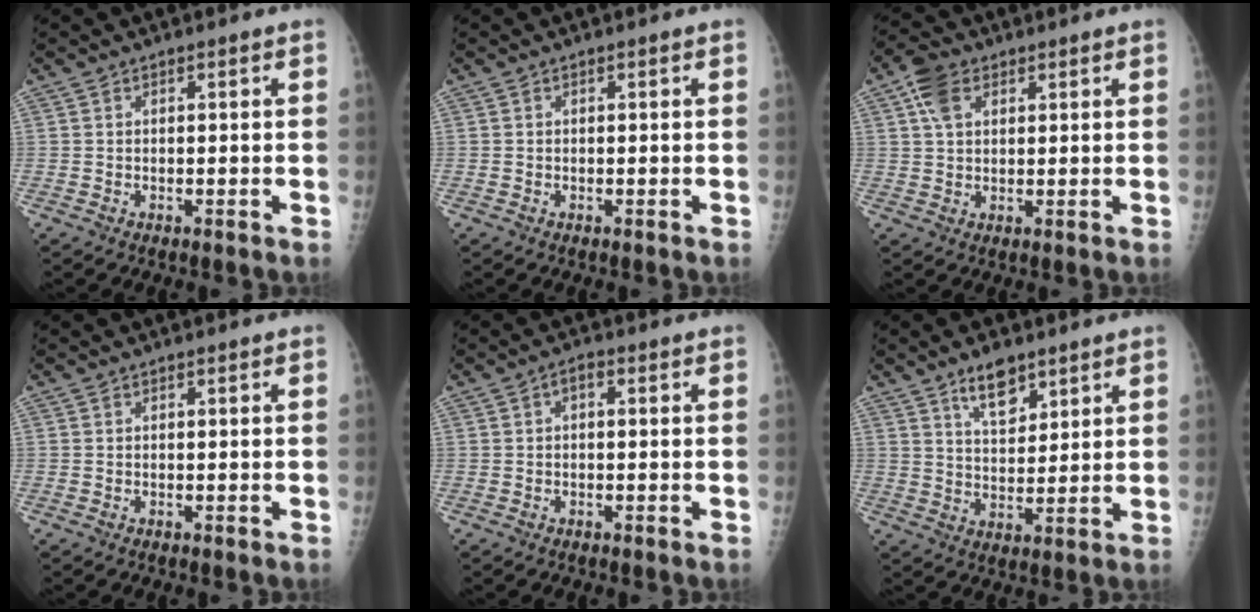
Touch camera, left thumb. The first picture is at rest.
{"total": 0.0}
{"total": 5.8, "force": [2.4, 3.8, 3.6], "torque": [-0.058, 0.004, 0.043]}
{"total": 0.0}
{"total": 1.8, "force": [0.1, 1.0, 1.5], "torque": [-0.016, 0.007, -0.006]}
{"total": 7.2, "force": [4.8, 3.3, 4.2], "torque": [-0.049, -0.032, 0.085]}